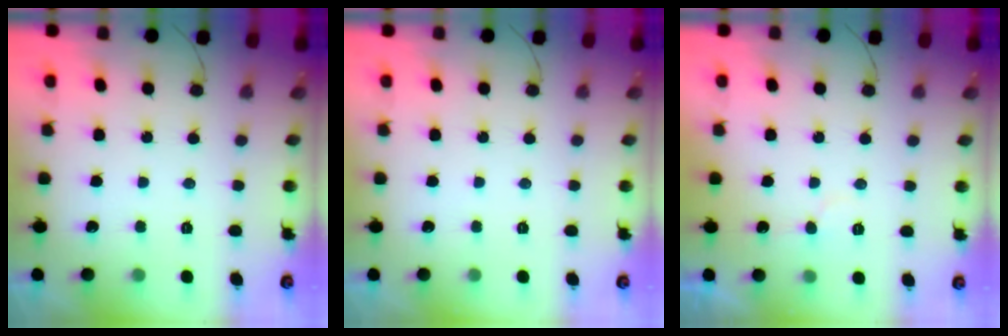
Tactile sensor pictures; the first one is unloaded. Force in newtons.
{"total": 0.0}
{"total": 5.6, "press": 5.5, "slide": 0.4}